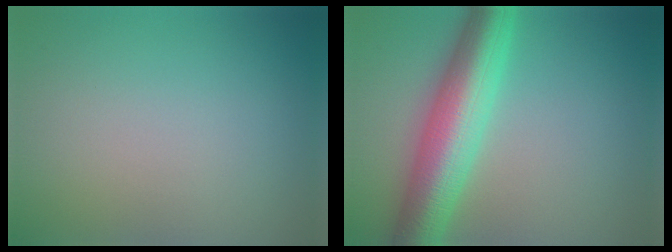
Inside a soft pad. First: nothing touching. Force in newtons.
{"total": 9.3, "press": 9.3, "slide": 0.1}